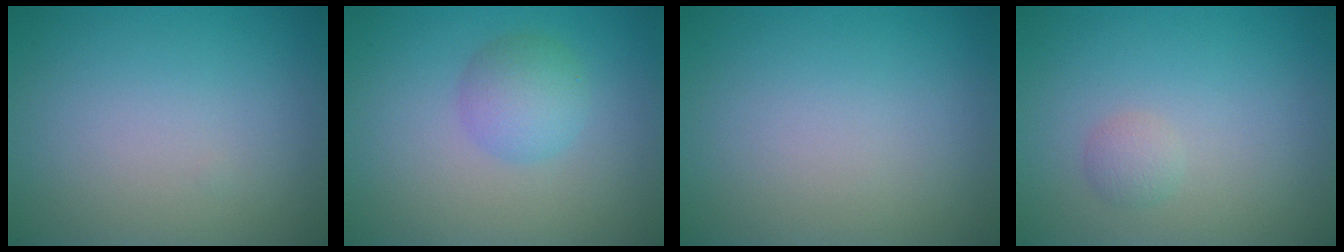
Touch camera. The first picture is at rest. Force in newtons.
{"total": 3.5, "press": 3.5, "slide": 0.2}
{"total": 0.0}
{"total": 1.1, "press": 1.1, "slide": 0.0}